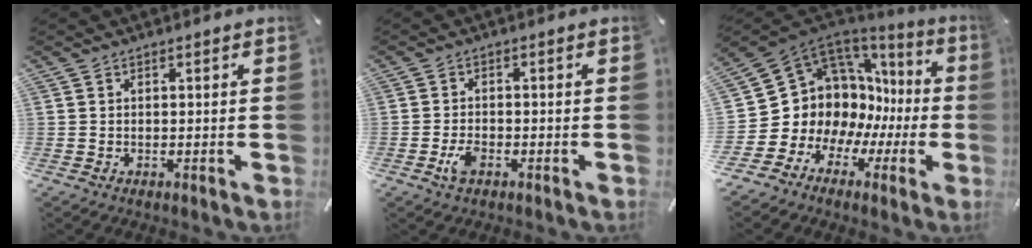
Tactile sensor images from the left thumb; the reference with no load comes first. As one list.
[{"total": 3.6, "force": [-1.7, 1.9, 2.5], "torque": [-0.061, 0.001, -0.035]}, {"total": 11.8, "force": [2.6, 10.6, 4.4], "torque": [-0.085, -0.061, 0.070]}]